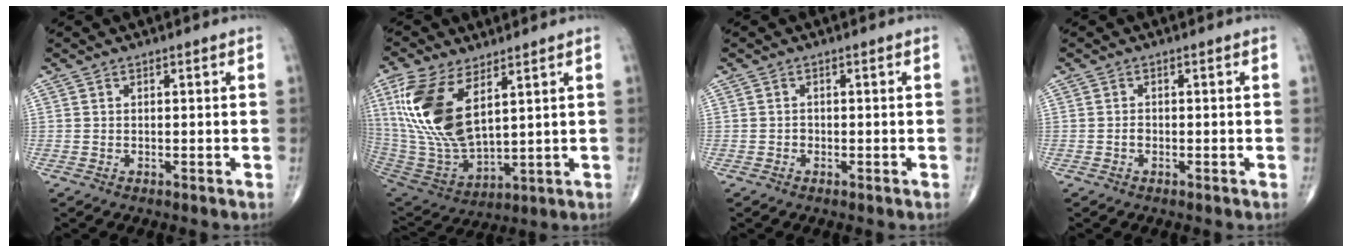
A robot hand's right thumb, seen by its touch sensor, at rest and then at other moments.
{"total": 18.3, "force": [6.9, 8.6, 14.5], "torque": [-0.300, -0.030, 0.147]}
{"total": 0.7, "force": [-0.3, 0.6, 0.2], "torque": [0.001, 0.003, -0.009]}
{"total": 0.8, "force": [-0.3, 0.6, 0.5], "torque": [-0.007, 0.002, -0.008]}